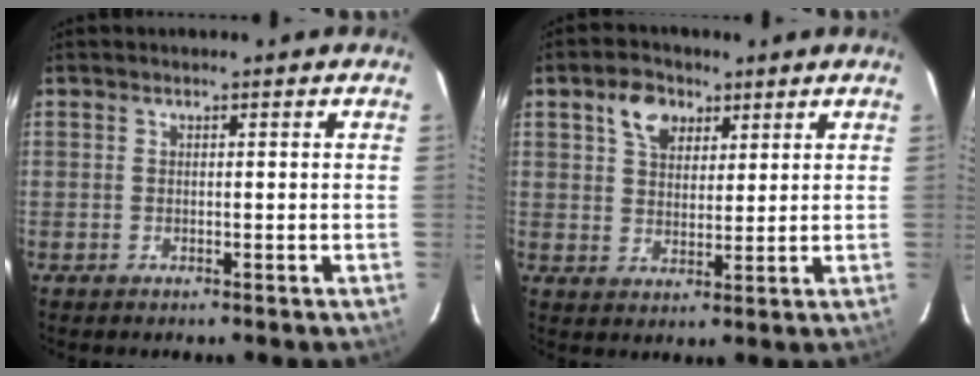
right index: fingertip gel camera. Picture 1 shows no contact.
{"total": 6.4, "force": [3.4, 4.3, 3.4], "torque": [-0.053, 0.019, 0.060]}